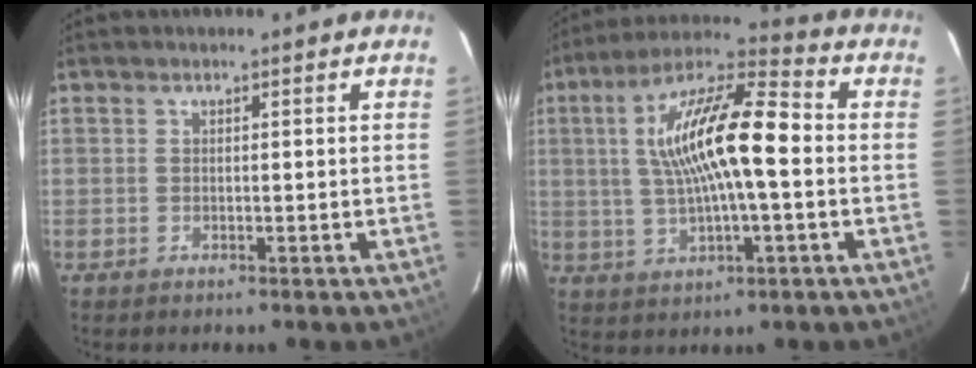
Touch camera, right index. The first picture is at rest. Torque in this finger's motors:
{"motor_torque": [1.27, -0.30, 1.05, 0.21]}